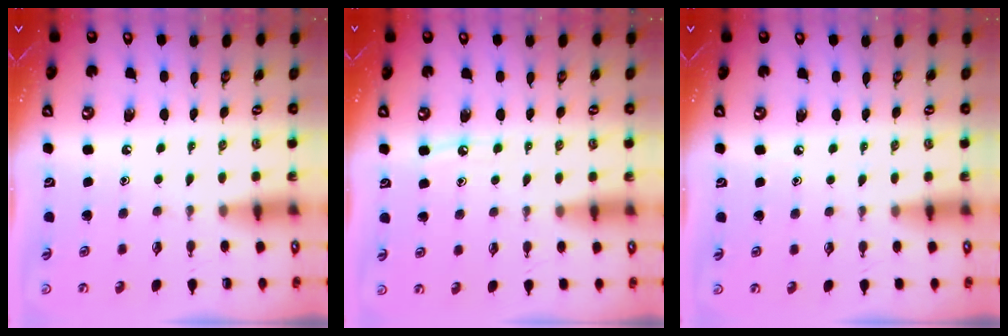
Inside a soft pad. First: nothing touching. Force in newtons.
{"total": 4.0, "press": 4.0, "slide": 0.5}
{"total": 4.1, "press": 4.0, "slide": 0.7}